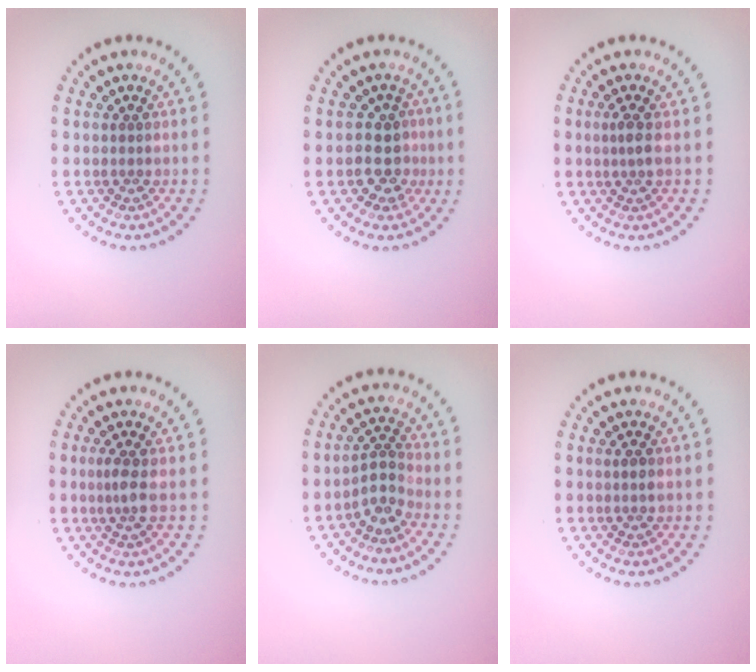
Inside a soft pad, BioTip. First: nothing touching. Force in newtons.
{"total": 3.0, "press": 2.6, "slide": 1.4}
{"total": 1.3, "press": 1.0, "slide": 0.8}
{"total": 1.7, "press": 1.3, "slide": 1.2}
{"total": 2.4, "press": 1.7, "slide": 1.7}
{"total": 0.8, "press": 0.7, "slide": 0.4}